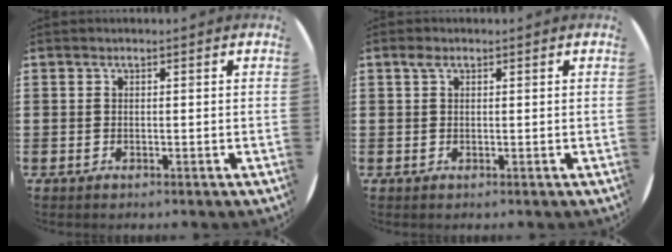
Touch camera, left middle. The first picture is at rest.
{"total": 1.0, "force": [0.5, 0.6, 0.6], "torque": [-0.012, 0.006, 0.009]}